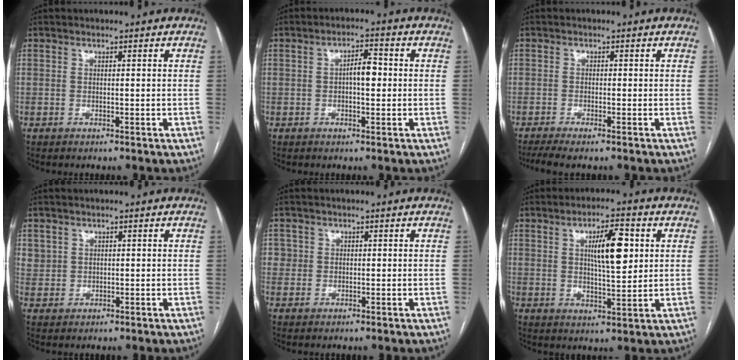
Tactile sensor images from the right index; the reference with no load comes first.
{"total": 3.7, "force": [-0.1, 1.3, 3.5], "torque": [-0.056, 0.011, -0.003]}
{"total": 4.2, "force": [-3.1, 0.2, 2.8], "torque": [-0.047, -0.009, -0.056]}
{"total": 2.4, "force": [1.2, 2.1, 0.1], "torque": [0.011, 0.005, 0.020]}
{"total": 2.0, "force": [0.5, 1.9, 0.0], "torque": [0.015, 0.003, 0.003]}
{"total": 8.5, "force": [2.3, 2.0, 7.9], "torque": [-0.131, 0.007, 0.041]}